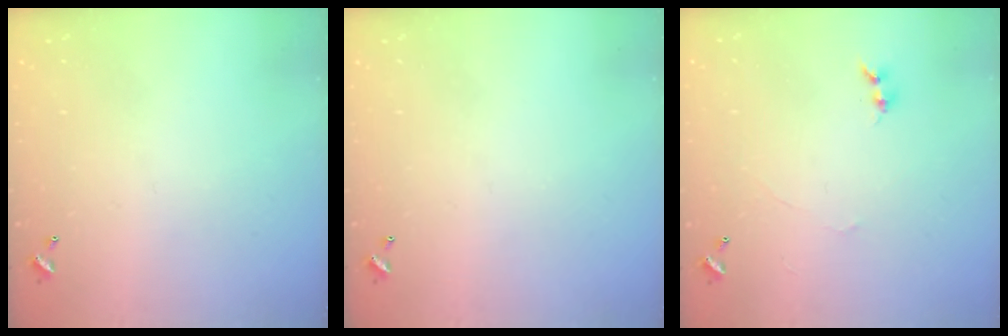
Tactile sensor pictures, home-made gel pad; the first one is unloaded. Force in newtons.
{"total": 0.0}
{"total": 0.0}